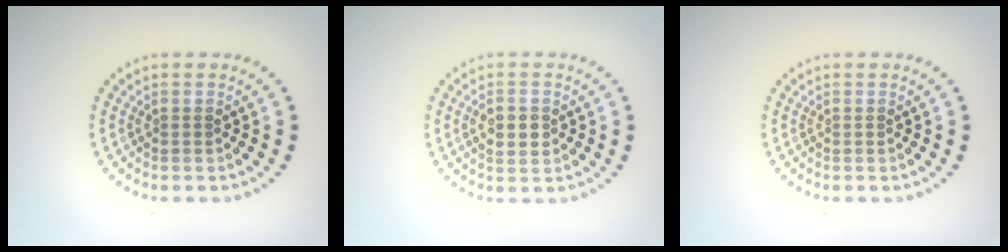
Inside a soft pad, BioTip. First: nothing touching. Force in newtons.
{"total": 2.2, "press": 2.2, "slide": 0.0}
{"total": 0.0}